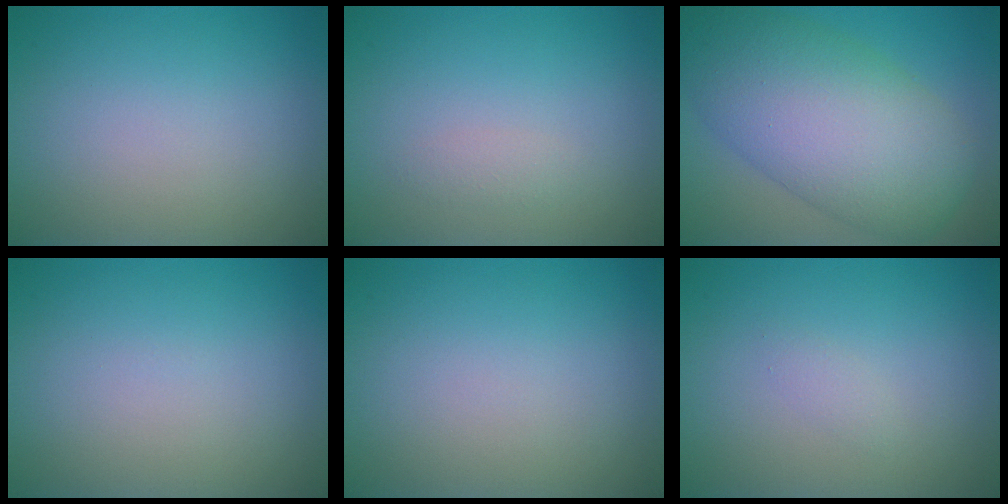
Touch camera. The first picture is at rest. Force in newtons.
{"total": 0.8, "press": 0.8, "slide": 0.0}
{"total": 11.3, "press": 11.3, "slide": 0.4}
{"total": 0.0}
{"total": 0.0}
{"total": 0.7, "press": 0.7, "slide": 0.0}